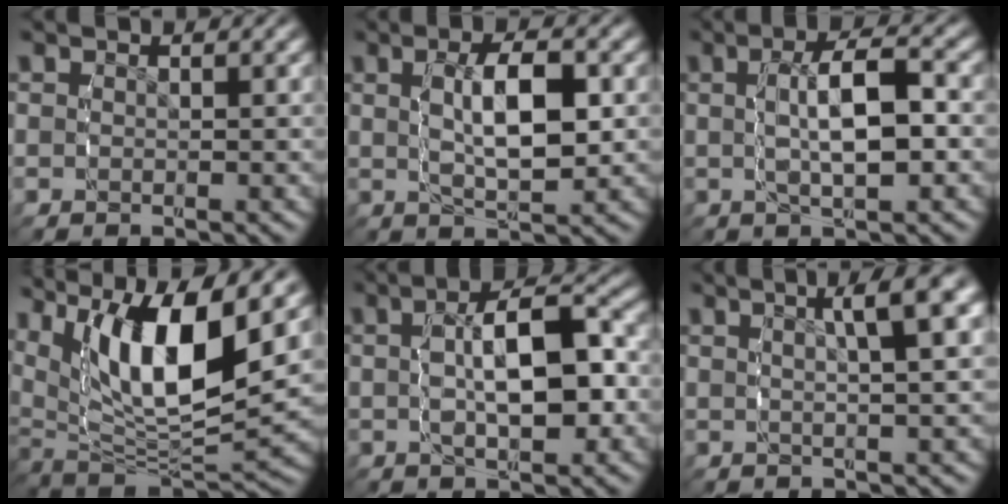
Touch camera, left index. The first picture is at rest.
{"total": 5.6, "force": [0.0, 2.3, 5.1], "torque": [-0.096, -0.001, 0.003]}
{"total": 5.2, "force": [-0.1, 1.8, 4.9], "torque": [-0.089, 0.007, -0.002]}
{"total": 13.9, "force": [2.5, 8.8, 10.4], "torque": [-0.202, -0.020, 0.043]}
{"total": 6.6, "force": [-0.6, 2.8, 5.9], "torque": [-0.103, 0.007, -0.008]}
{"total": 4.3, "force": [1.9, 0.7, 3.8], "torque": [-0.050, 0.016, 0.026]}